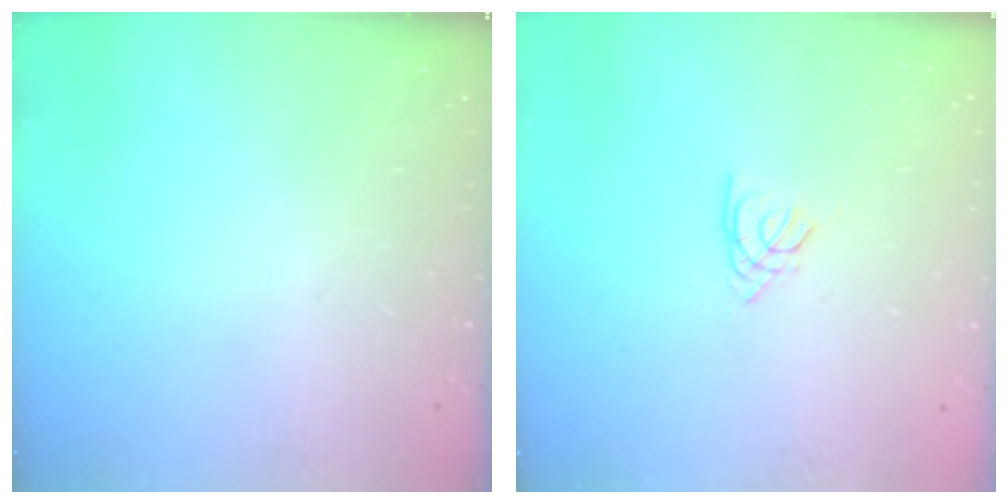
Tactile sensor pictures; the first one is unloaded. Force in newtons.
{"total": 2.3, "press": 2.3, "slide": 0.5}